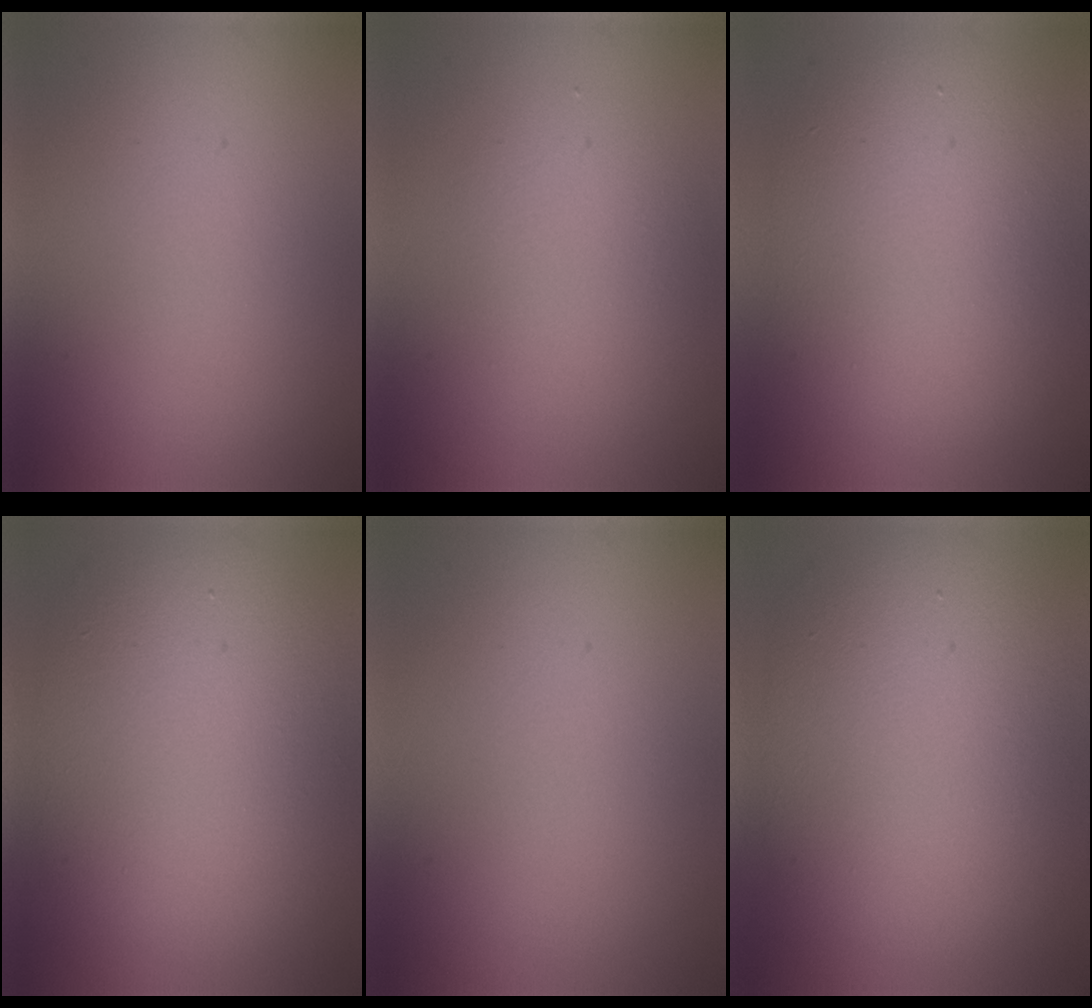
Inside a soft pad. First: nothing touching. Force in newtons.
{"total": 2.4, "press": 2.4, "slide": 0.1}
{"total": 9.3, "press": 9.3, "slide": 0.5}
{"total": 11.7, "press": 11.6, "slide": 0.7}
{"total": 0.0}
{"total": 11.9, "press": 11.8, "slide": 0.7}